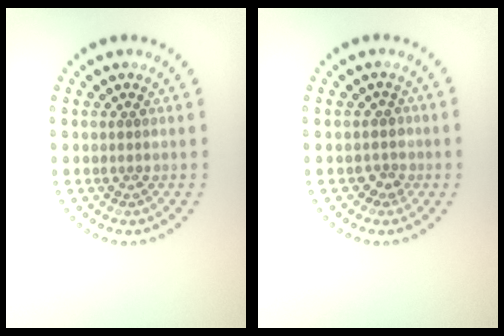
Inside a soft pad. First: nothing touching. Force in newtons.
{"total": 1.6, "press": 1.2, "slide": 1.0}